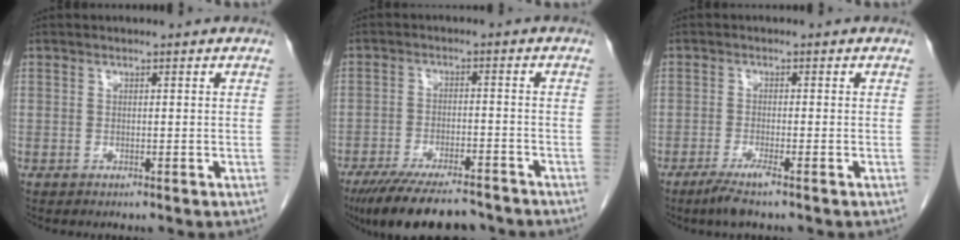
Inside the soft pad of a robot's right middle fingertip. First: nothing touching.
{"total": 14.0, "force": [-11.7, 3.1, 7.0], "torque": [-0.117, -0.016, -0.179]}
{"total": 3.3, "force": [-2.3, -0.2, 2.4], "torque": [-0.051, -0.010, -0.046]}